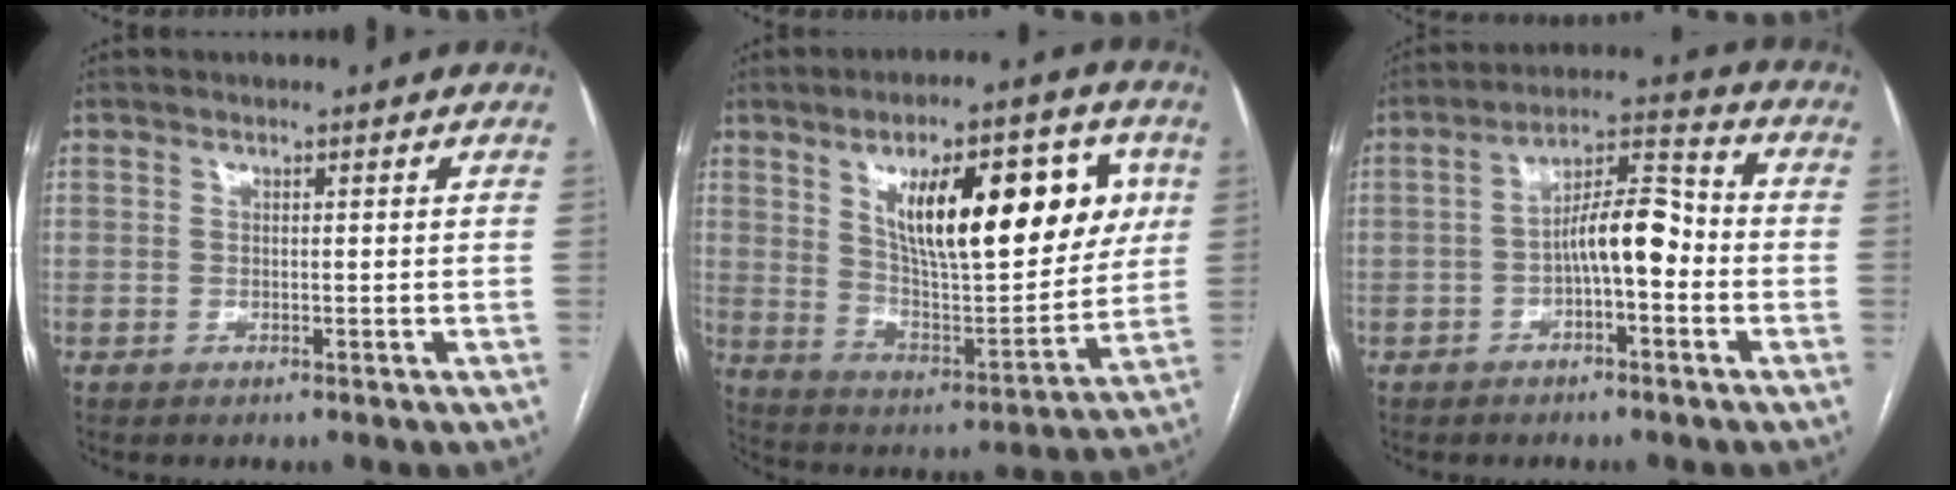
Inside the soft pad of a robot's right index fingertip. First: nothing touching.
{"total": 21.3, "force": [7.1, 7.0, 18.8], "torque": [-0.286, 0.016, 0.118]}
{"total": 8.6, "force": [-1.8, 2.6, 8.0], "torque": [-0.134, 0.033, -0.032]}